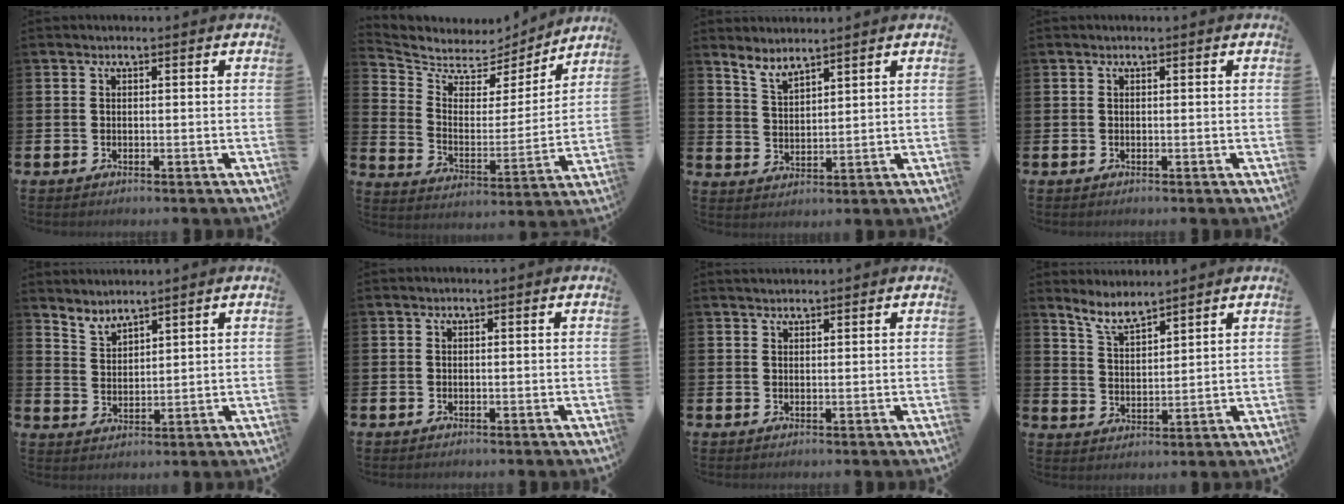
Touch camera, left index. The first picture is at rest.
{"total": 5.9, "force": [5.3, 2.5, 0.5], "torque": [-0.049, -0.049, 0.085]}
{"total": 3.9, "force": [3.8, 0.3, 0.6], "torque": [-0.023, -0.021, 0.070]}
{"total": 0.0}
{"total": 3.5, "force": [3.5, 0.1, -0.1], "torque": [-0.009, -0.022, 0.065]}
{"total": 0.0}
{"total": 1.4, "force": [1.4, 0.4, 0.0], "torque": [0.012, -0.003, 0.024]}
{"total": 5.8, "force": [5.5, 0.7, 1.8], "torque": [-0.052, -0.025, 0.099]}